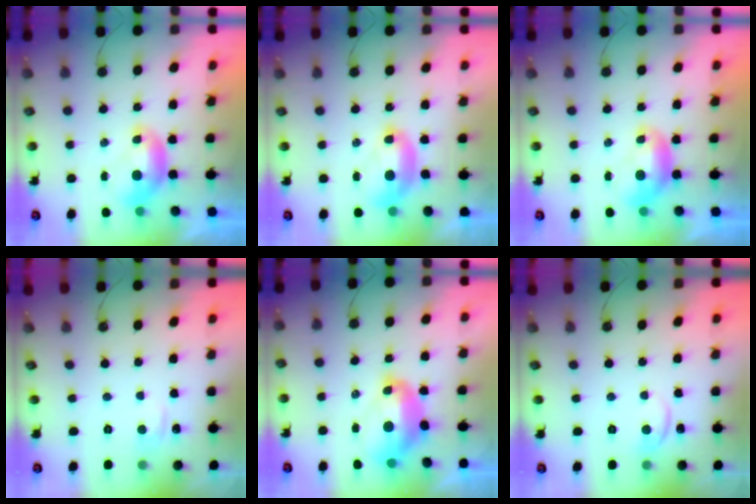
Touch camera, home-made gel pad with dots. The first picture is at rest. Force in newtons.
{"total": 2.5, "press": 2.5, "slide": 0.5}
{"total": 0.0}
{"total": 0.9, "press": 0.7, "slide": 0.5}
{"total": 5.3, "press": 5.2, "slide": 0.8}
{"total": 3.0, "press": 2.9, "slide": 0.4}